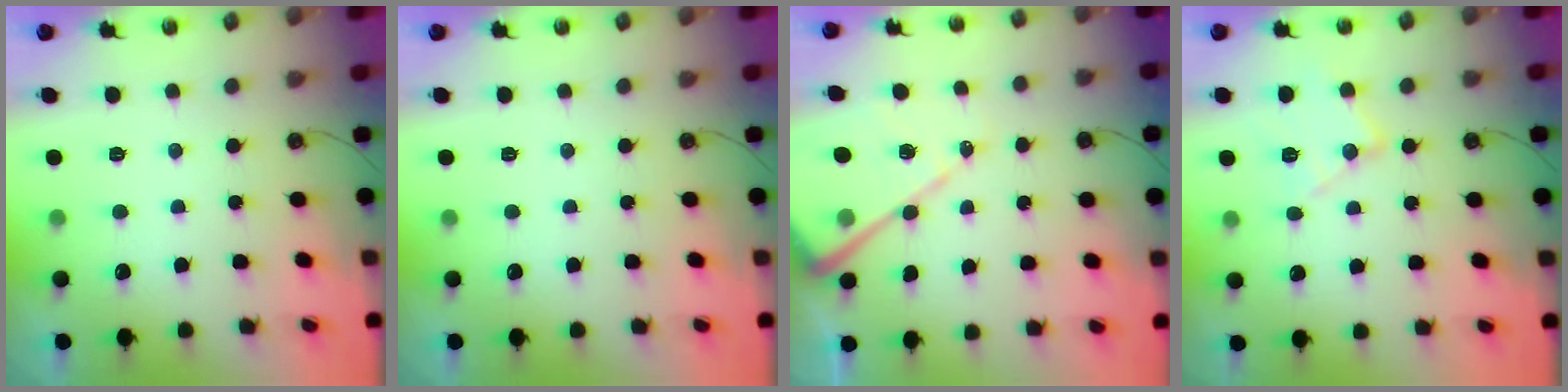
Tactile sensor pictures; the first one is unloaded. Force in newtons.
{"total": 0.0}
{"total": 14.0, "press": 13.9, "slide": 1.3}
{"total": 12.5, "press": 12.5, "slide": 0.7}